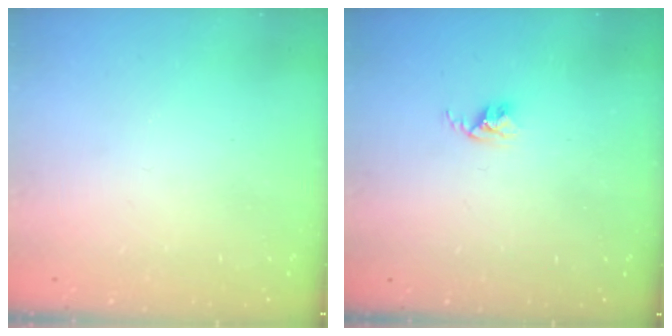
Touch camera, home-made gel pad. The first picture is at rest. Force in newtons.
{"total": 2.6, "press": 2.6, "slide": 0.4}